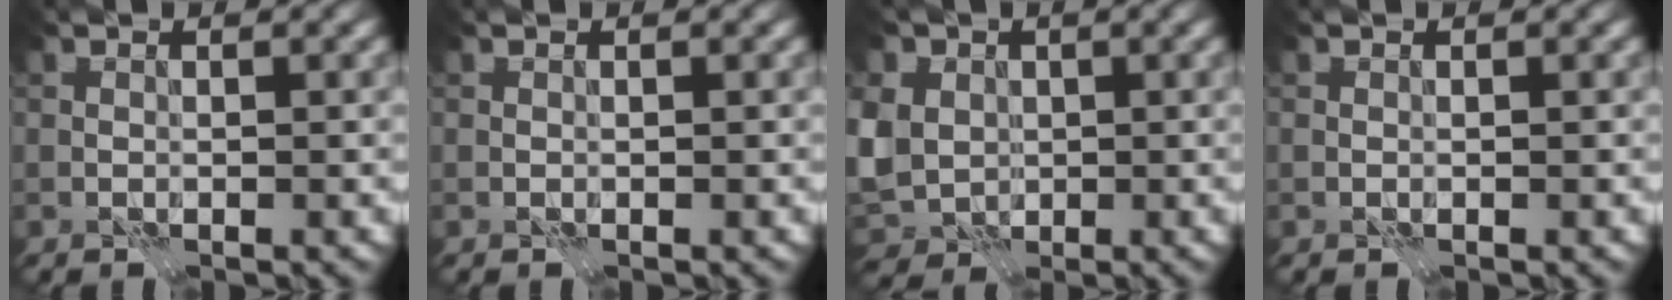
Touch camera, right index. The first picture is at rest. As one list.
[{"total": 0.0}, {"total": 8.1, "force": [1.0, 6.7, 4.4], "torque": [-0.114, 0.003, 0.004]}, {"total": 0.0}]